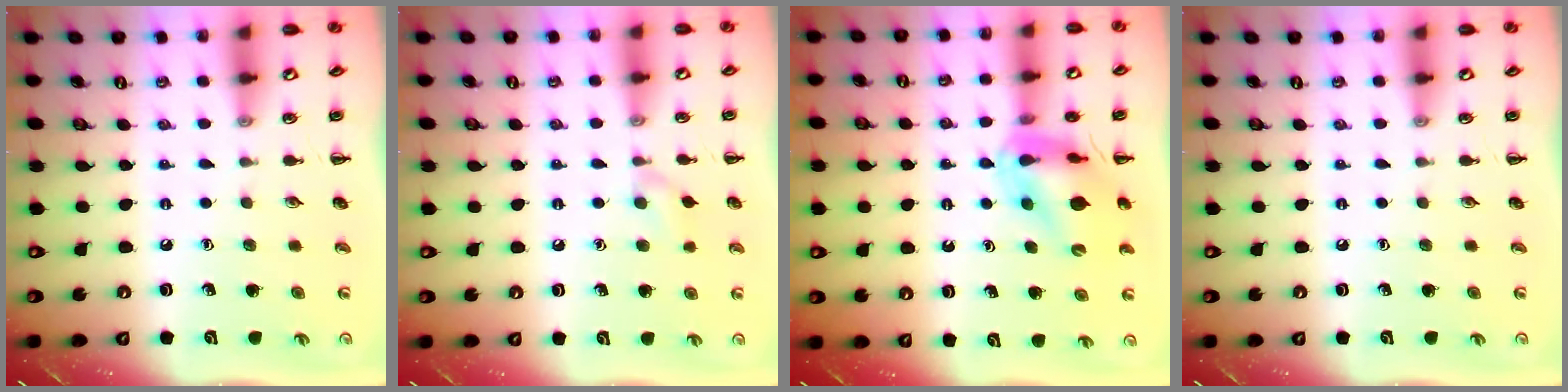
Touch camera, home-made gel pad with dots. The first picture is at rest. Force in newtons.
{"total": 6.7, "press": 6.3, "slide": 2.1}
{"total": 11.9, "press": 11.3, "slide": 3.7}
{"total": 0.0}